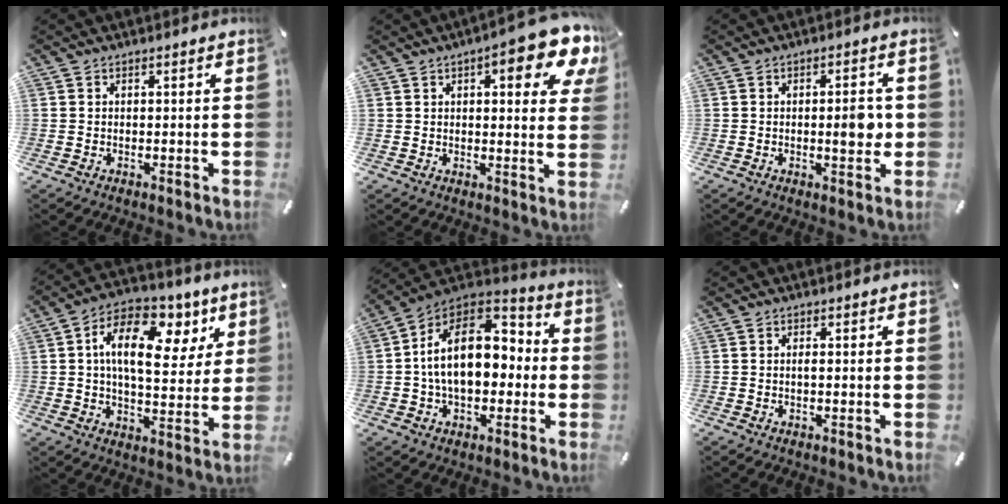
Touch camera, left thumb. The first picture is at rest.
{"total": 13.4, "force": [6.8, 4.9, 10.5], "torque": [-0.133, -0.032, 0.109]}
{"total": 6.2, "force": [-0.1, 2.4, 5.7], "torque": [-0.076, -0.003, -0.007]}
{"total": 17.4, "force": [6.4, 9.7, 13.0], "torque": [-0.208, -0.018, 0.109]}
{"total": 19.0, "force": [0.5, 13.0, 13.9], "torque": [-0.239, 0.010, 0.008]}
{"total": 0.8, "force": [0.0, 0.0, 0.8], "torque": [-0.016, -0.002, 0.000]}